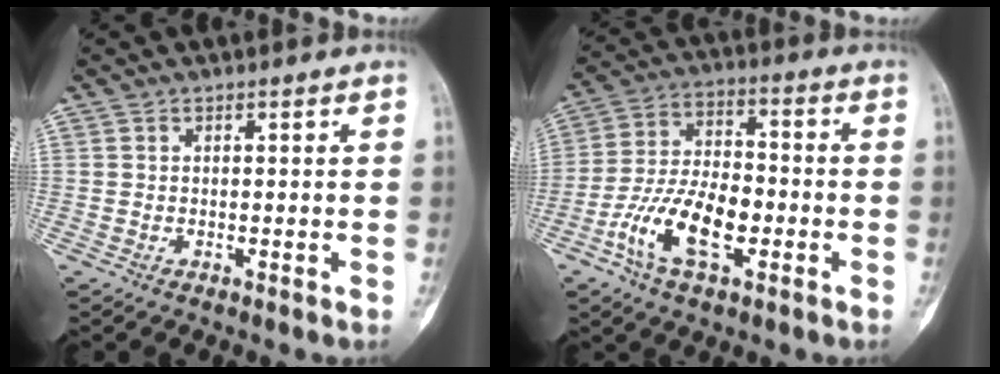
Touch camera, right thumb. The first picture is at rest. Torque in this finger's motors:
{"motor_torque": [1.89, 1.77, 1.27, -1.27, 0.17]}